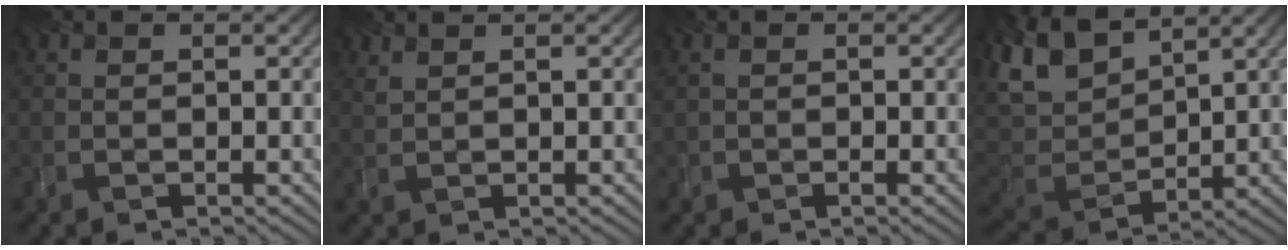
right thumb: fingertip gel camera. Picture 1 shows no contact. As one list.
[{"total": 1.8, "force": [1.5, 0.5, 0.8], "torque": [-0.008, 0.016, 0.021]}, {"total": 0.6, "force": [0.0, 0.3, 0.6], "torque": [-0.007, 0.001, 0.004]}, {"total": 9.0, "force": [5.6, 4.5, 5.4], "torque": [-0.170, 0.022, 0.124]}]